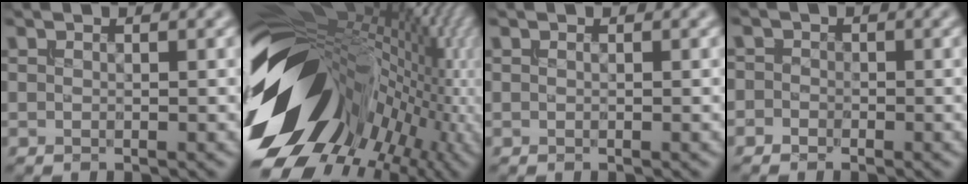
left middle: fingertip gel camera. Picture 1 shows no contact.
{"total": 16.9, "force": [-0.2, 10.4, 13.4], "torque": [-0.222, -0.015, 0.013]}
{"total": 0.0}
{"total": 1.2, "force": [-0.7, 1.0, -0.1], "torque": [0.015, 0.000, -0.019]}